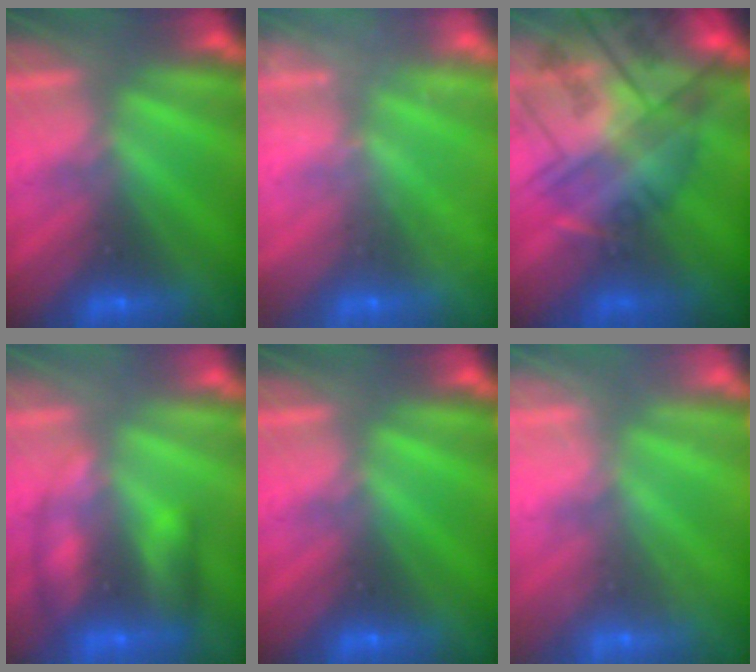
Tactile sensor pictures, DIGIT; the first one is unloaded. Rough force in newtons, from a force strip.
{"total": 2.4}
{"total": 8.0}
{"total": 2.4}
{"total": 0.0}
{"total": 2.4}